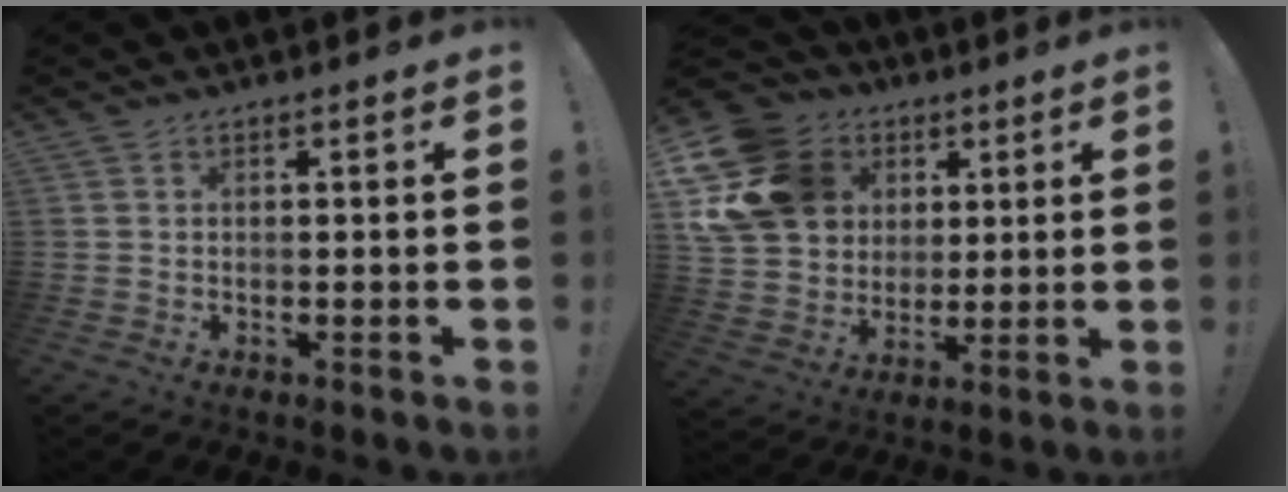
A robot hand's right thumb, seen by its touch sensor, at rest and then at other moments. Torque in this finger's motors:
{"motor_torque": [0.39, 0.42, 0.12, 0.13, 0.22]}